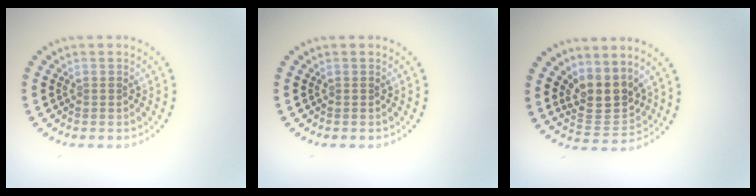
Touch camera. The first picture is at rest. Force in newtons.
{"total": 0.0}
{"total": 3.9, "press": 3.3, "slide": 2.1}